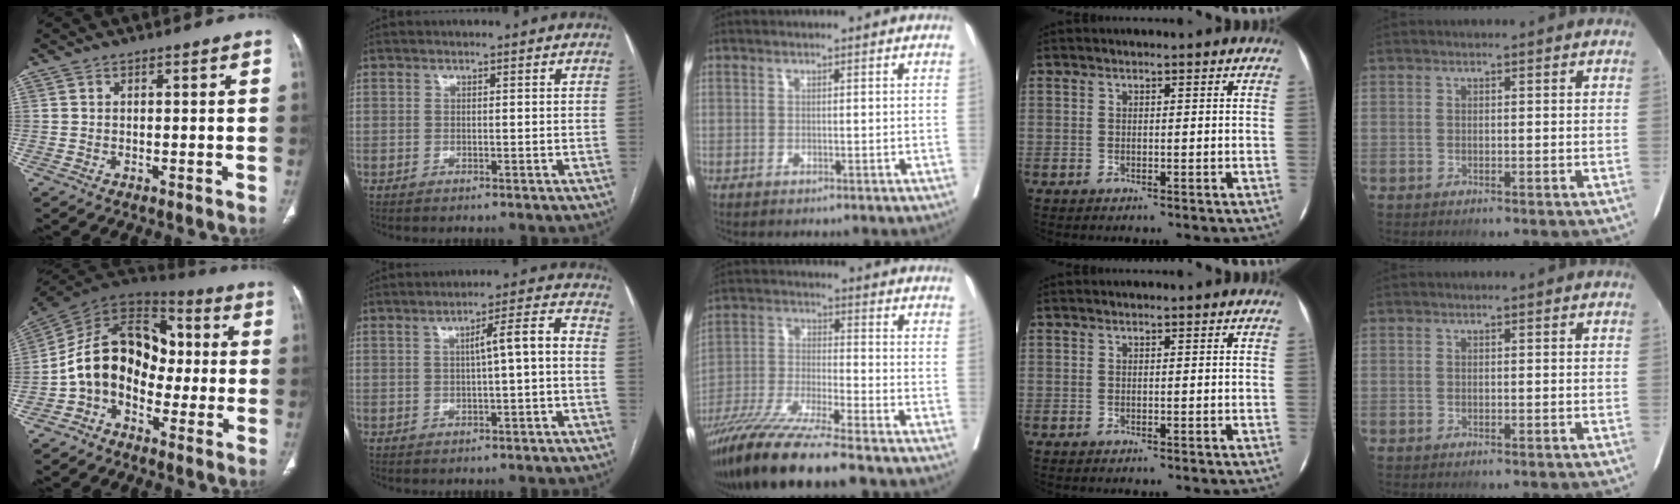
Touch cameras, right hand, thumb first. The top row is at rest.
{"thumb": {"total": 15.8, "force": [-2.5, 11.5, 10.5], "torque": [-0.147, 0.057, -0.056]}, "index": {"total": 5.3, "force": [-0.2, 0.4, 5.3], "torque": [-0.075, 0.019, -0.003]}, "middle": {"total": 13.9, "force": [-11.1, -0.7, 8.3], "torque": [-0.164, -0.039, -0.200]}}